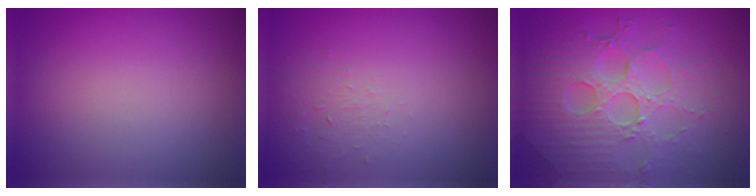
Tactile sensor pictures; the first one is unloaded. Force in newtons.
{"total": 1.3, "press": 0.6, "slide": 1.2}
{"total": 7.8, "press": 5.8, "slide": 5.2}